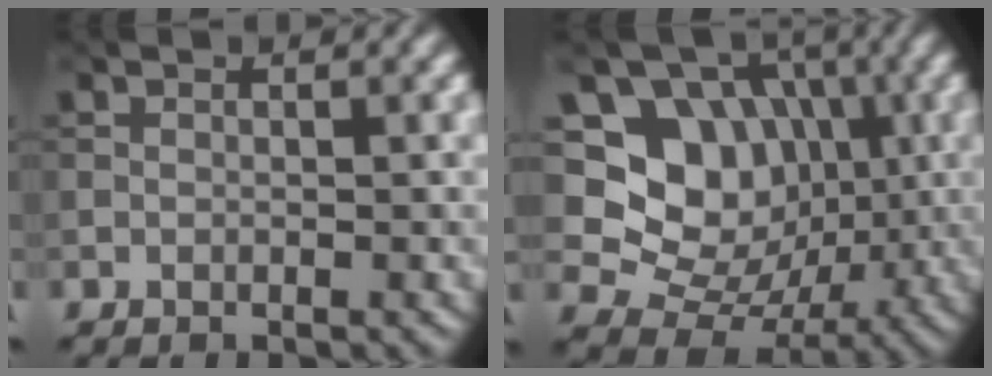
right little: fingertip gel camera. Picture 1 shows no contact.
{"total": 9.0, "force": [1.3, 7.7, 4.6], "torque": [-0.063, -0.008, 0.007]}